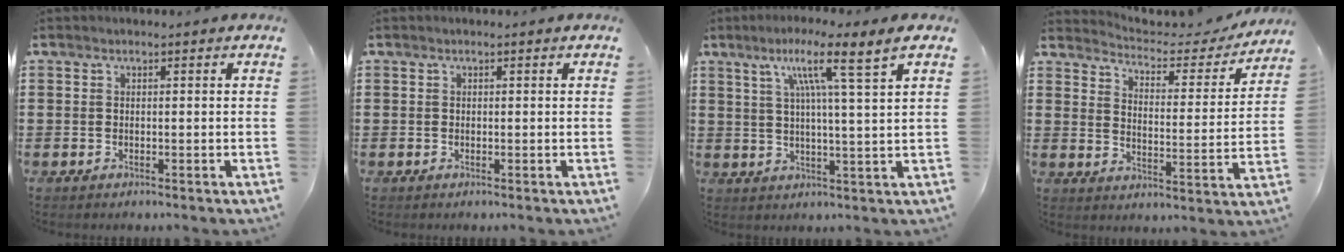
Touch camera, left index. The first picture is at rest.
{"total": 0.0}
{"total": 8.4, "force": [4.3, -0.7, 7.2], "torque": [-0.136, -0.010, 0.062]}
{"total": 3.7, "force": [3.6, 0.6, 0.7], "torque": [-0.040, -0.029, 0.055]}